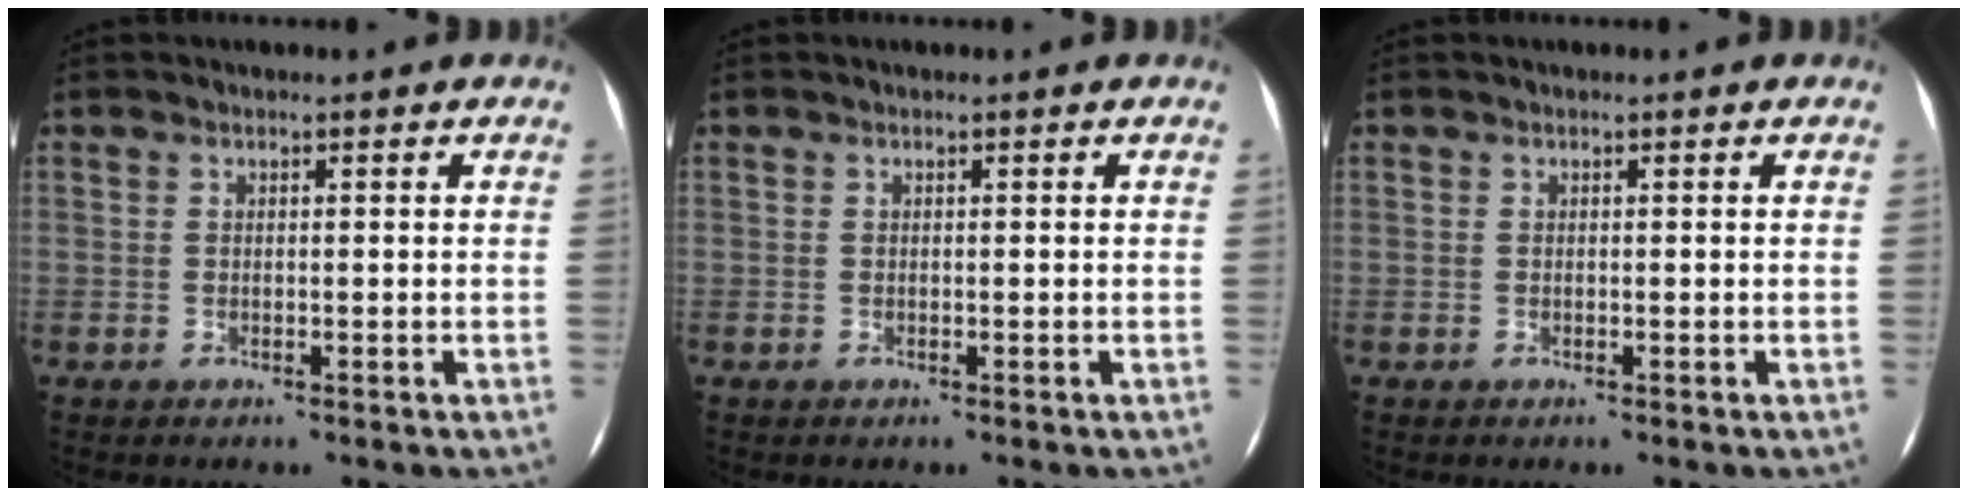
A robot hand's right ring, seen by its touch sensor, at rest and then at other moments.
{"total": 0.0}
{"total": 0.0}